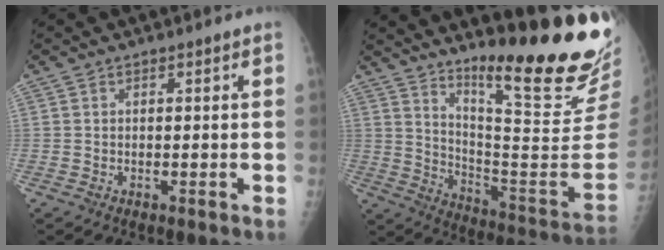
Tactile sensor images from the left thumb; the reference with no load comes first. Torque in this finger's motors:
{"motor_torque": [1.28, -0.82, 1.39, -1.38, 0.09]}